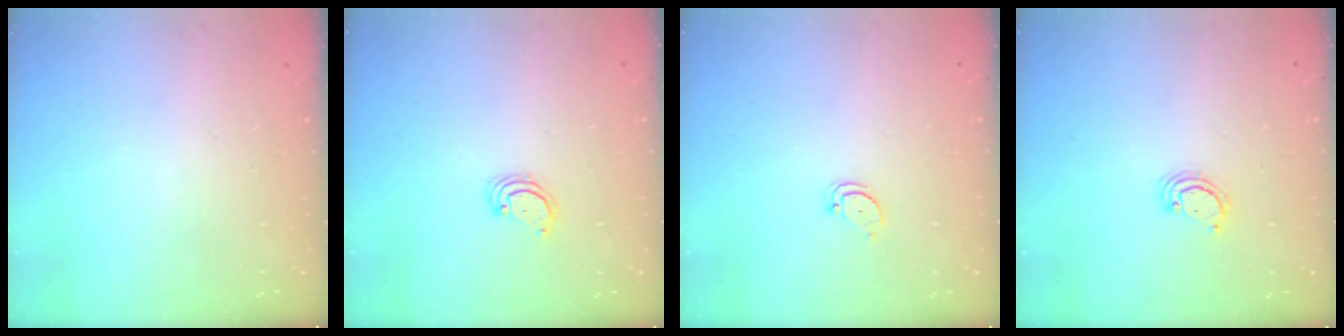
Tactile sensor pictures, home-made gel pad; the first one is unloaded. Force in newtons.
{"total": 2.8, "press": 2.8, "slide": 0.2}
{"total": 2.6, "press": 2.6, "slide": 0.1}
{"total": 2.6, "press": 2.6, "slide": 0.3}